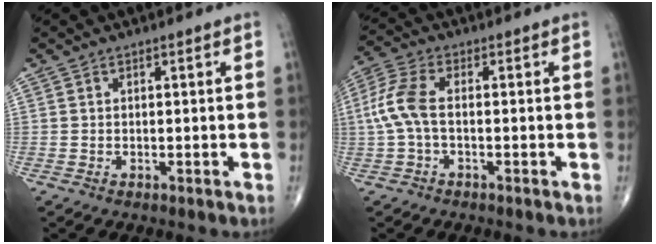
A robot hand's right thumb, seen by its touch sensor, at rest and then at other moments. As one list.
[{"total": 7.0, "force": [-0.4, 3.3, 6.2], "torque": [-0.161, 0.019, -0.014]}]